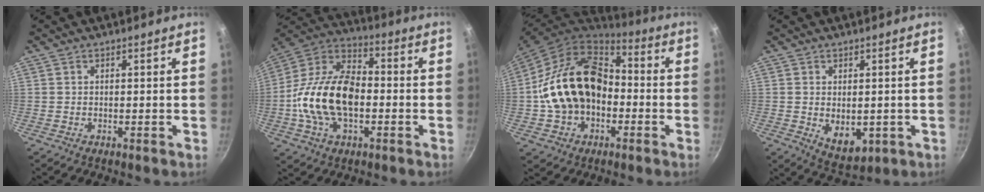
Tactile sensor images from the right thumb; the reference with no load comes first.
{"total": 19.7, "force": [-2.6, 12.0, 15.4], "torque": [-0.264, 0.040, -0.062]}
{"total": 20.8, "force": [-1.9, 15.2, 14.0], "torque": [-0.238, 0.055, -0.037]}
{"total": 6.9, "force": [-0.7, 4.5, 5.3], "torque": [-0.068, -0.013, 0.008]}